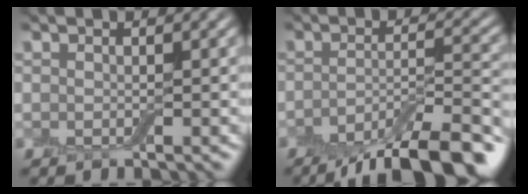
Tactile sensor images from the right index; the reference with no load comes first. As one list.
[{"total": 9.7, "force": [-6.7, 2.8, 6.4], "torque": [-0.092, -0.003, -0.109]}]